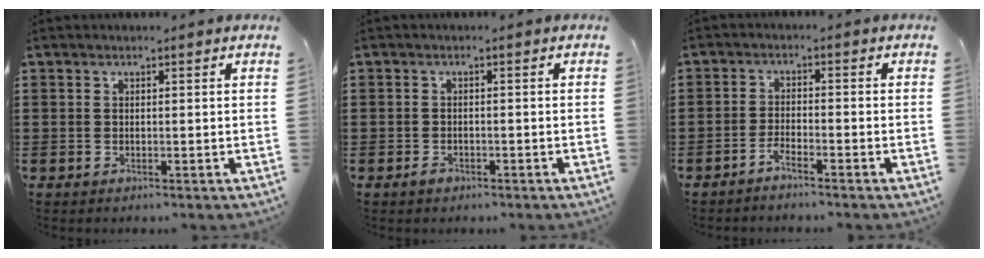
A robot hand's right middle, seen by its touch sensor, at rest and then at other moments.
{"total": 1.0, "force": [-0.8, 0.5, 0.5], "torque": [-0.012, -0.003, -0.014]}
{"total": 2.3, "force": [-2.0, 0.0, 1.0], "torque": [-0.028, -0.001, -0.040]}